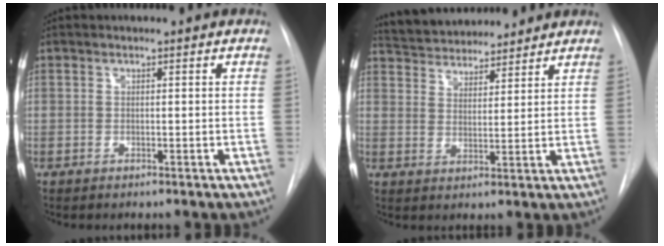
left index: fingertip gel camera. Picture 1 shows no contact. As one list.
[{"total": 12.1, "force": [11.3, 3.1, 3.1], "torque": [-0.047, 0.022, 0.180]}]